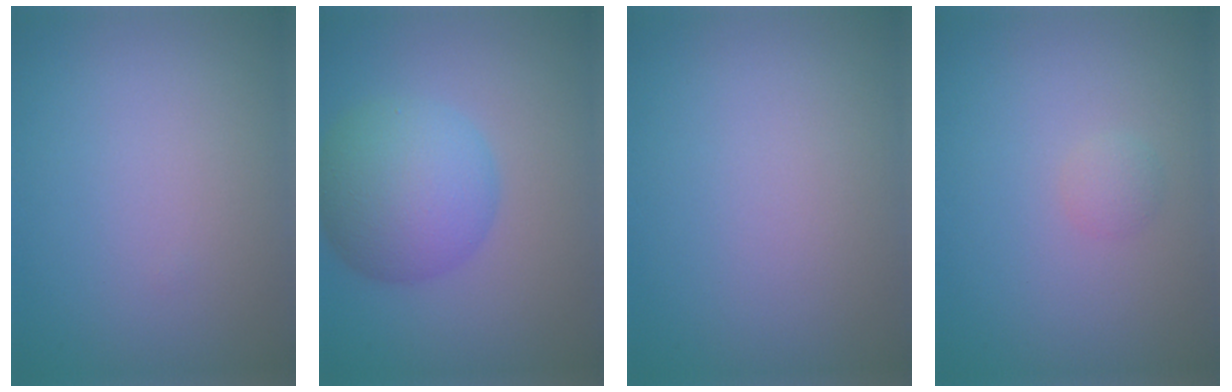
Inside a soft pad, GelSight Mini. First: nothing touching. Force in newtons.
{"total": 6.8, "press": 6.8, "slide": 0.1}
{"total": 0.0}
{"total": 0.9, "press": 0.9, "slide": 0.1}